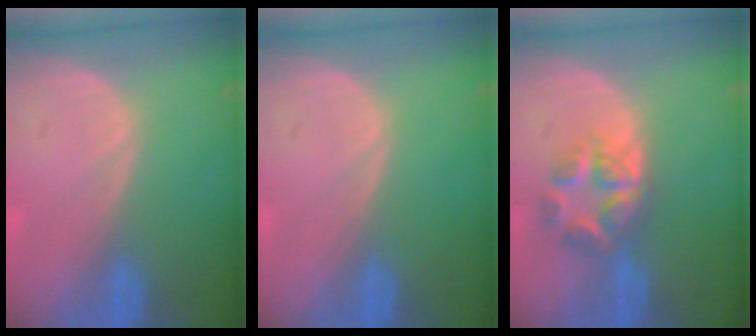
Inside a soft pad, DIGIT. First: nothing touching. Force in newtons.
{"total": 0.0}
{"total": 5.9, "press": 5.5, "slide": 2.2}